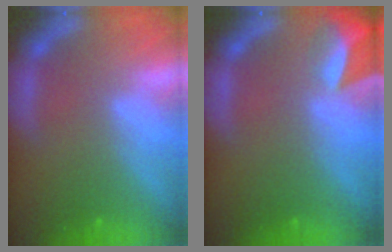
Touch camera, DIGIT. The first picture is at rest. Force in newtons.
{"total": 4.9}